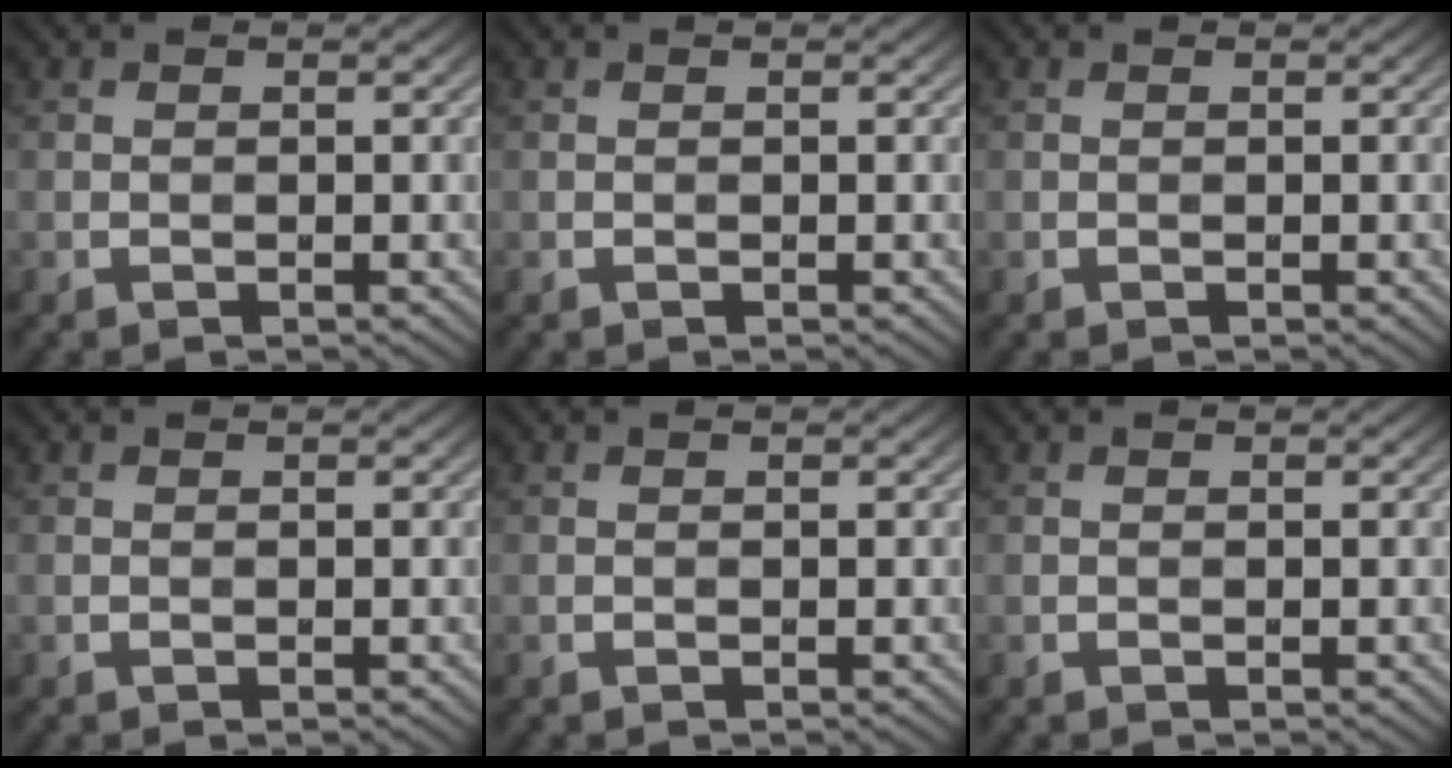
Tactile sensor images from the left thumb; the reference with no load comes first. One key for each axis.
{"total": 0.0}
{"total": 0.0}
{"total": 0.0}
{"total": 0.0}
{"total": 0.0}